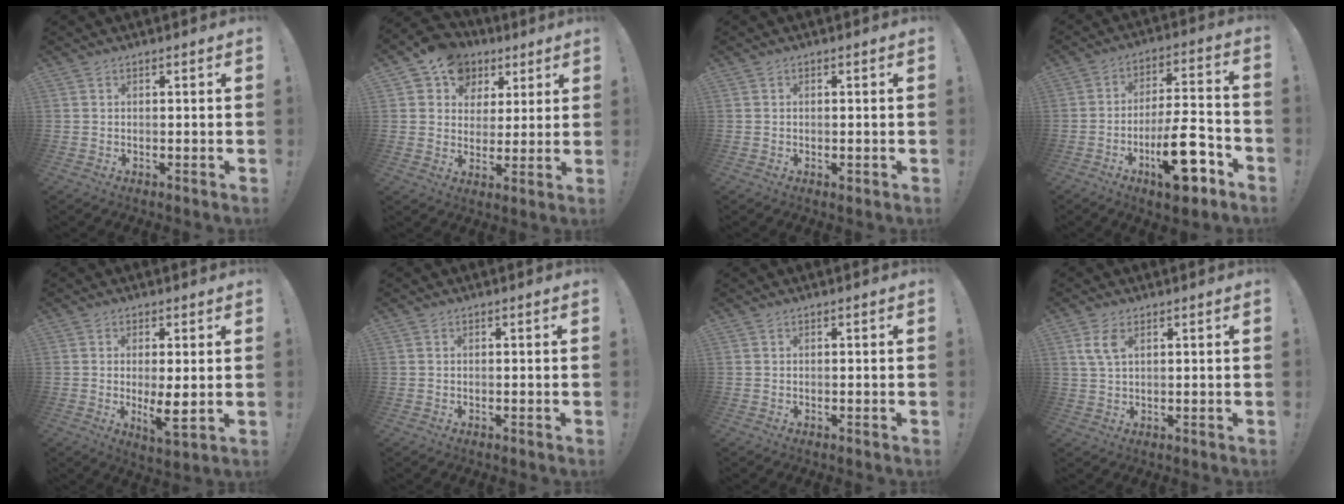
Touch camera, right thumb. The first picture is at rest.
{"total": 10.4, "force": [5.3, 8.6, 2.6], "torque": [-0.042, -0.026, 0.104]}
{"total": 0.5, "force": [-0.3, 0.3, 0.4], "torque": [-0.011, 0.003, -0.003]}
{"total": 17.8, "force": [-8.0, 6.1, 14.7], "torque": [-0.229, 0.055, -0.120]}
{"total": 6.8, "force": [-0.3, 1.6, 6.6], "torque": [-0.093, -0.024, -0.004]}
{"total": 0.0}
{"total": 0.0}
{"total": 5.1, "force": [2.1, 2.4, 3.9], "torque": [-0.083, 0.000, 0.037]}